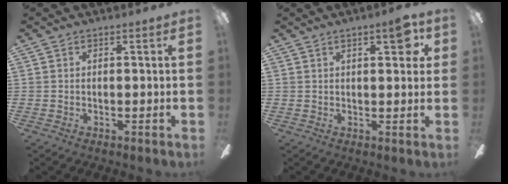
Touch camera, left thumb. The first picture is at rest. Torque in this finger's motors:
{"motor_torque": [-0.17, -0.09, -0.44, 0.05, 0.06]}